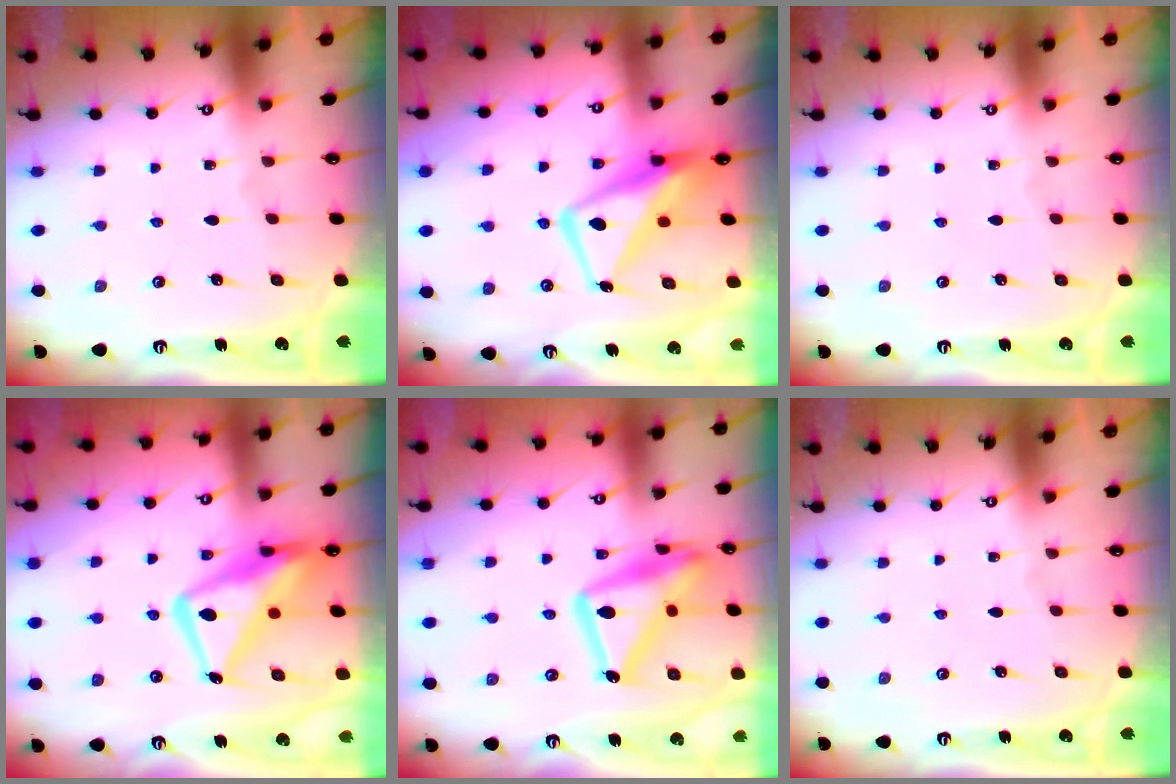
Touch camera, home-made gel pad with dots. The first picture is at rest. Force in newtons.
{"total": 10.4, "press": 10.3, "slide": 1.7}
{"total": 0.0}
{"total": 17.3, "press": 17.2, "slide": 1.7}
{"total": 20.6, "press": 20.6, "slide": 1.5}
{"total": 0.0}